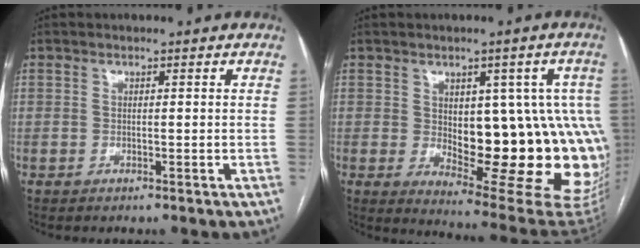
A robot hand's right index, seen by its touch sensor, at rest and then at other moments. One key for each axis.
{"total": 19.2, "fx": -0.1, "fy": 7.5, "fz": 17.7, "tx": -0.151, "ty": 0.013, "tz": 0.023}